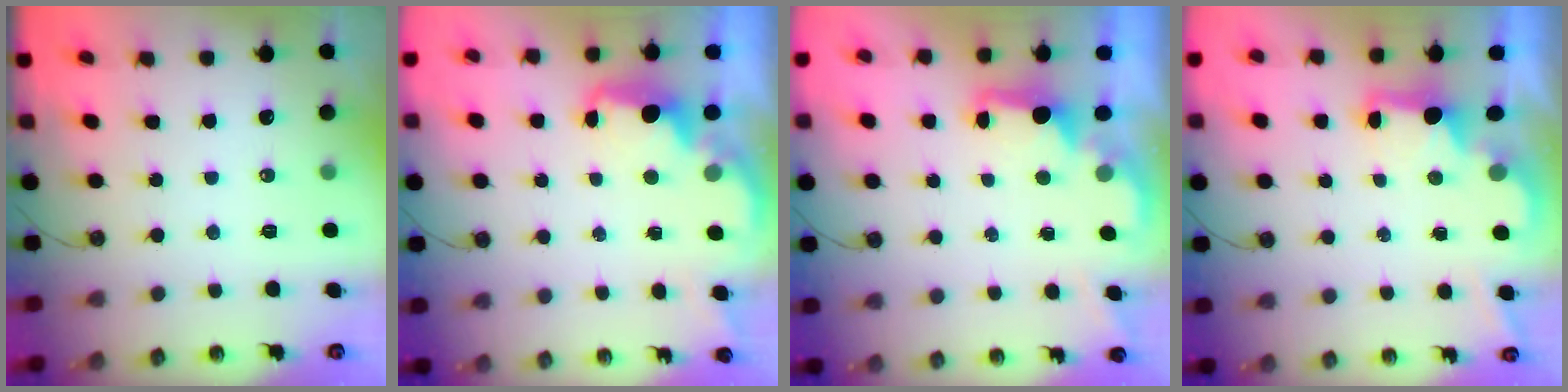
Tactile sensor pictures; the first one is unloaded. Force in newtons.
{"total": 2.4, "press": 2.3, "slide": 0.7}
{"total": 2.0, "press": 1.9, "slide": 0.7}
{"total": 2.0, "press": 1.9, "slide": 0.7}